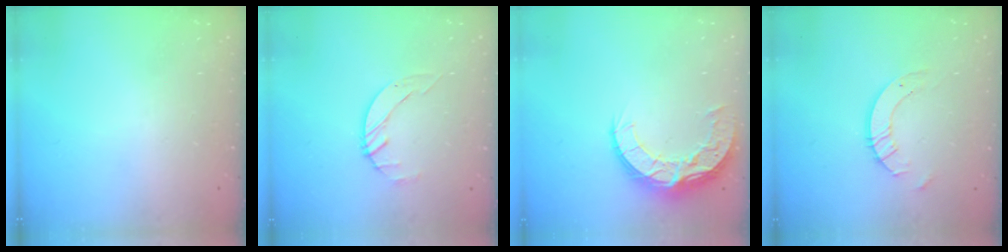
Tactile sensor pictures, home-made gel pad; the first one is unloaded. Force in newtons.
{"total": 1.4, "press": 1.4, "slide": 0.2}
{"total": 12.0, "press": 11.9, "slide": 0.8}
{"total": 6.1, "press": 6.1, "slide": 0.6}